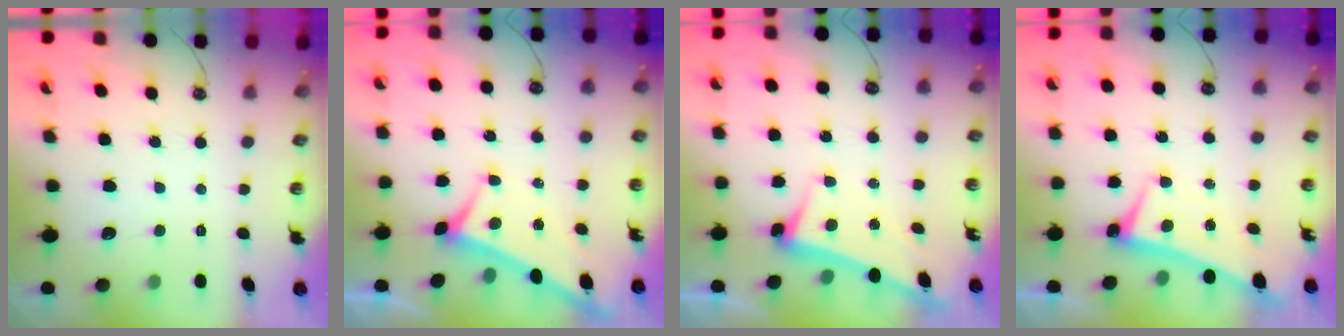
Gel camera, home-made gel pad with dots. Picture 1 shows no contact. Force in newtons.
{"total": 3.9, "press": 3.9, "slide": 0.4}
{"total": 2.6, "press": 2.5, "slide": 0.8}
{"total": 1.3, "press": 1.0, "slide": 0.8}